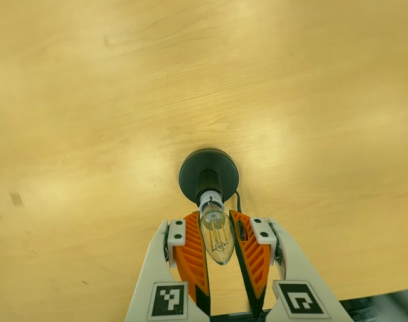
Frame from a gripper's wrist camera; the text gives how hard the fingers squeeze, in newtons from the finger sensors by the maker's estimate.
{"total": 16.1, "left": 15.5, "right": 16.7}